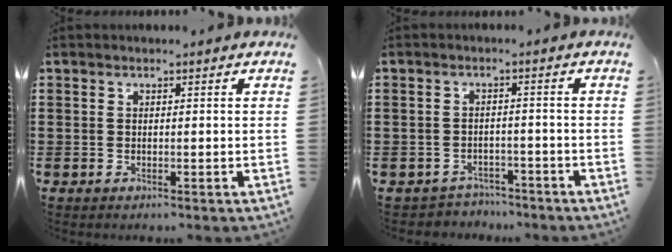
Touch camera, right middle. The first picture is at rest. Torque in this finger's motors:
{"motor_torque": [-0.02, 0.07, -0.14, 0.00]}